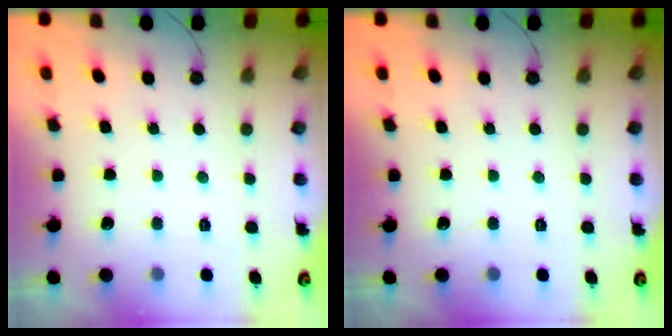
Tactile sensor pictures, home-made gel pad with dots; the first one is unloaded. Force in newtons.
{"total": 0.0}